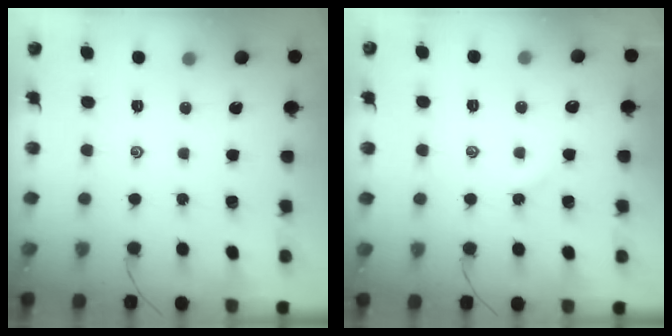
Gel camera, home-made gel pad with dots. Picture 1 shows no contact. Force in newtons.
{"total": 2.5, "press": 2.5, "slide": 0.4}